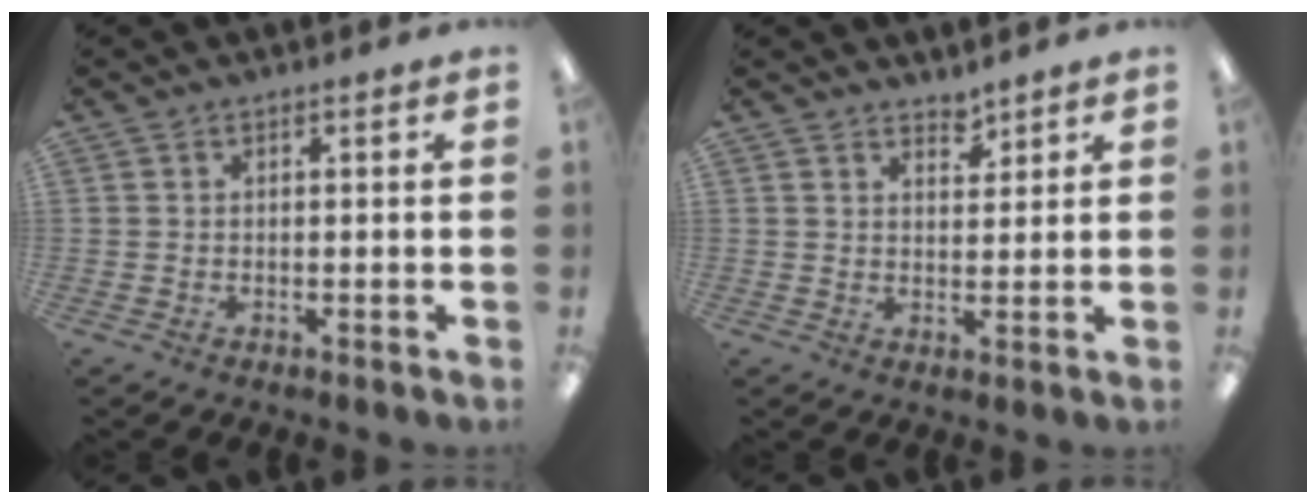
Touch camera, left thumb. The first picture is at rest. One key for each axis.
{"total": 3.4, "fx": 3.1, "fy": 1.3, "fz": 0.4, "tx": 0.004, "ty": -0.023, "tz": 0.056}